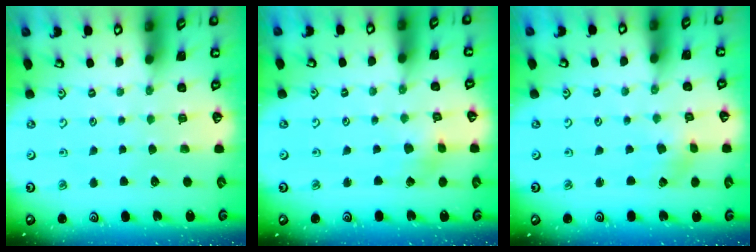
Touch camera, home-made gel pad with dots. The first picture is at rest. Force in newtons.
{"total": 2.9, "press": 2.8, "slide": 0.2}
{"total": 0.7, "press": 0.7, "slide": 0.2}